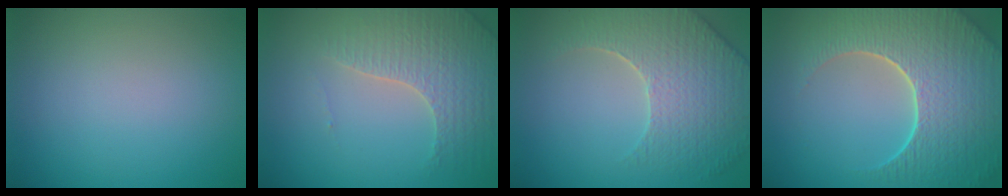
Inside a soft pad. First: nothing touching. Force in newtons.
{"total": 4.0, "press": 3.9, "slide": 1.1}
{"total": 6.3, "press": 5.2, "slide": 3.6}
{"total": 9.0, "press": 6.2, "slide": 6.5}